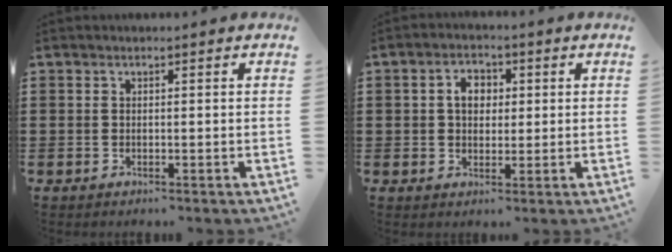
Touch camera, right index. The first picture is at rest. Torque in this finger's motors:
{"motor_torque": [1.21, 0.79, 0.68, 0.05]}